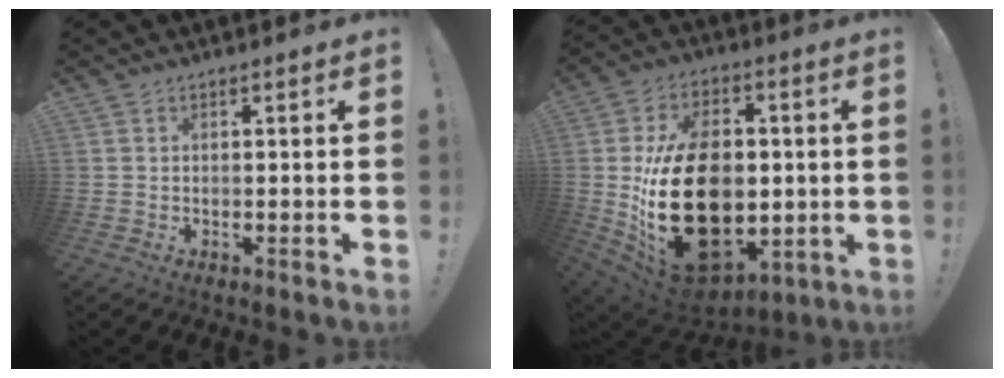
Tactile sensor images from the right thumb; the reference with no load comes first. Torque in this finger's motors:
{"motor_torque": [1.79, 3.21, 2.77, 0.00, 0.94]}